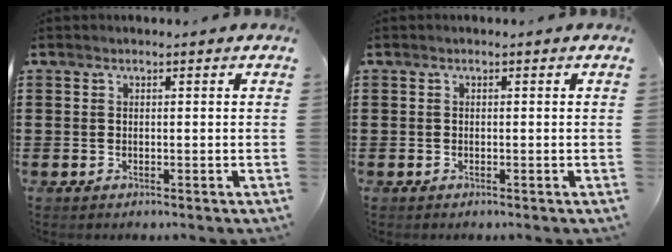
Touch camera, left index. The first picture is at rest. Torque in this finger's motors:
{"motor_torque": [-0.02, -0.02, 0.00, -0.01]}